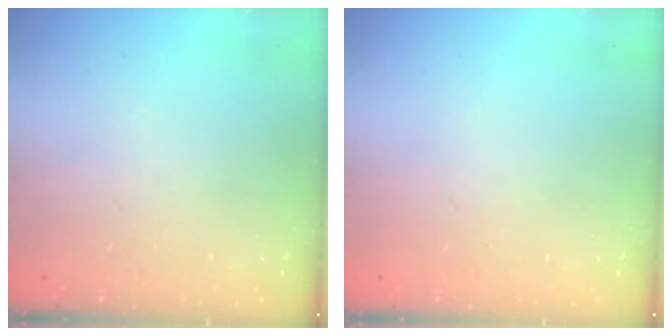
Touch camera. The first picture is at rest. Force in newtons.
{"total": 0.0}